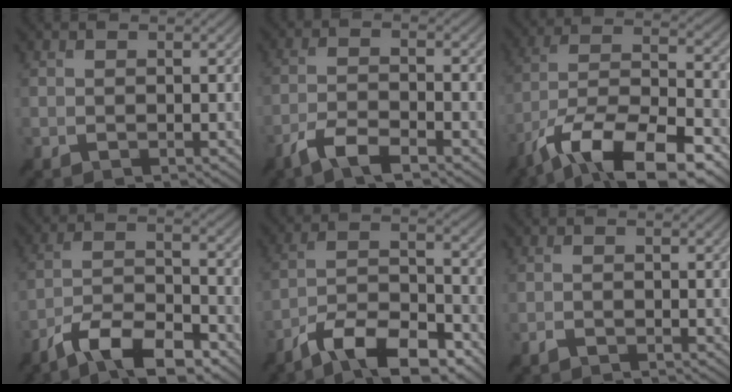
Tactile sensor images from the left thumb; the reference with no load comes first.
{"total": 5.2, "force": [-3.7, 1.0, 3.5], "torque": [-0.071, -0.002, -0.079]}
{"total": 16.4, "force": [-9.9, 6.3, 11.4], "torque": [-0.239, -0.018, -0.174]}
{"total": 10.6, "force": [-7.6, 3.3, 6.7], "torque": [-0.118, 0.004, -0.147]}
{"total": 11.7, "force": [-8.4, 3.8, 7.2], "torque": [-0.124, 0.005, -0.163]}
{"total": 0.7, "force": [-0.6, 0.2, 0.2], "torque": [-0.001, 0.001, -0.015]}